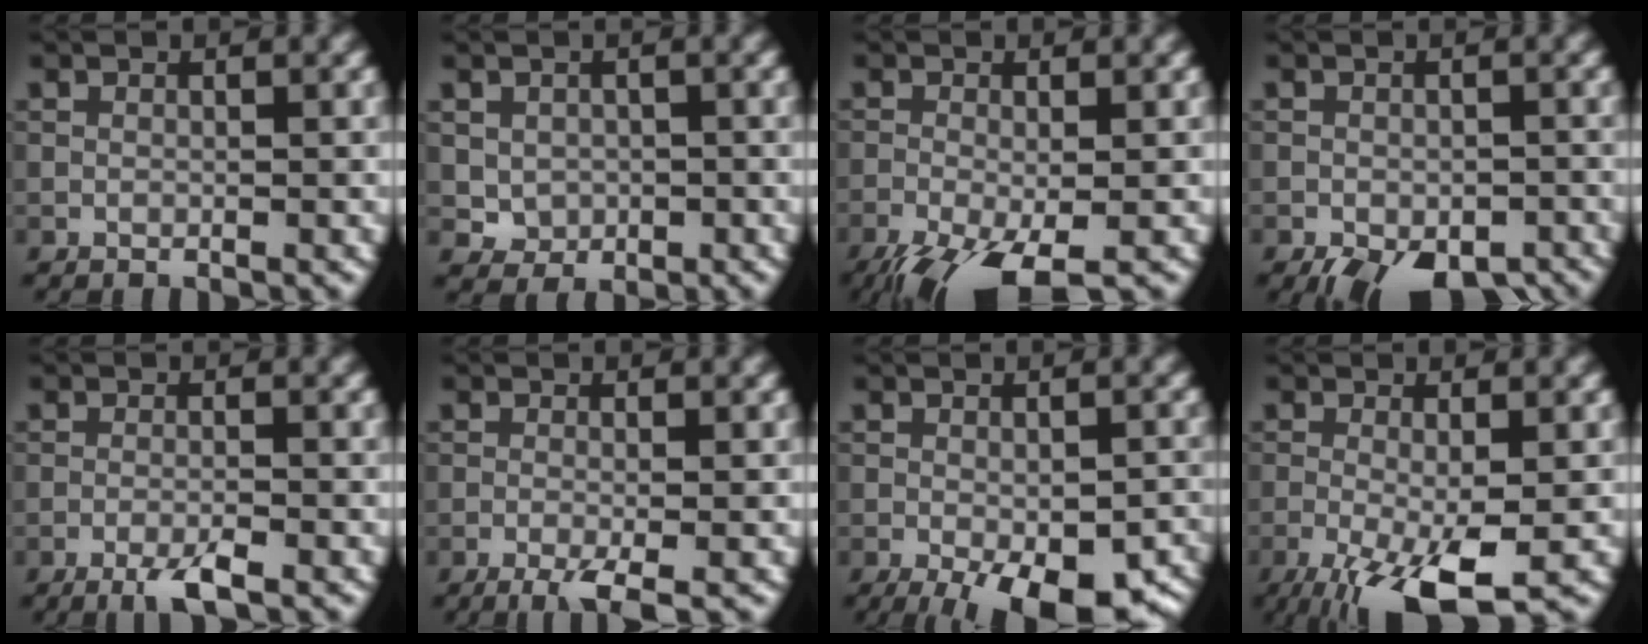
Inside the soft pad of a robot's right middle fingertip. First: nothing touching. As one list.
[{"total": 2.4, "force": [0.0, 2.1, 1.1], "torque": [-0.020, -0.007, 0.001]}, {"total": 7.3, "force": [-4.3, 2.2, 5.5], "torque": [-0.111, -0.025, -0.079]}, {"total": 7.3, "force": [-4.8, 3.4, 4.3], "torque": [-0.056, -0.024, -0.060]}, {"total": 2.7, "force": [-1.7, 0.4, 2.1], "torque": [-0.040, 0.000, -0.035]}, {"total": 3.2, "force": [-1.6, 0.7, 2.7], "torque": [-0.047, -0.003, -0.032]}, {"total": 10.2, "force": [-5.4, 3.8, 7.8], "torque": [-0.117, -0.039, -0.062]}, {"total": 7.9, "force": [-3.6, 2.1, 6.7], "torque": [-0.130, -0.016, -0.059]}]